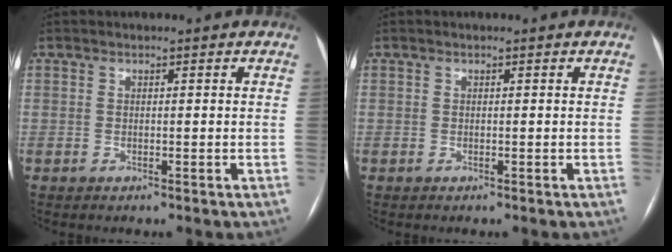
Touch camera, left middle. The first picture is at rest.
{"total": 0.0}